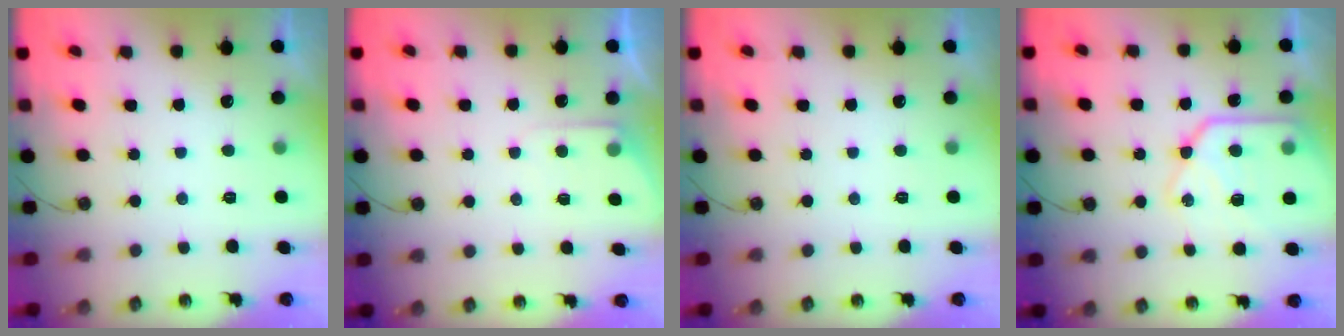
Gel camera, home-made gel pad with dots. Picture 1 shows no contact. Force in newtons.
{"total": 4.5, "press": 4.4, "slide": 0.6}
{"total": 0.0}
{"total": 18.6, "press": 18.5, "slide": 1.7}